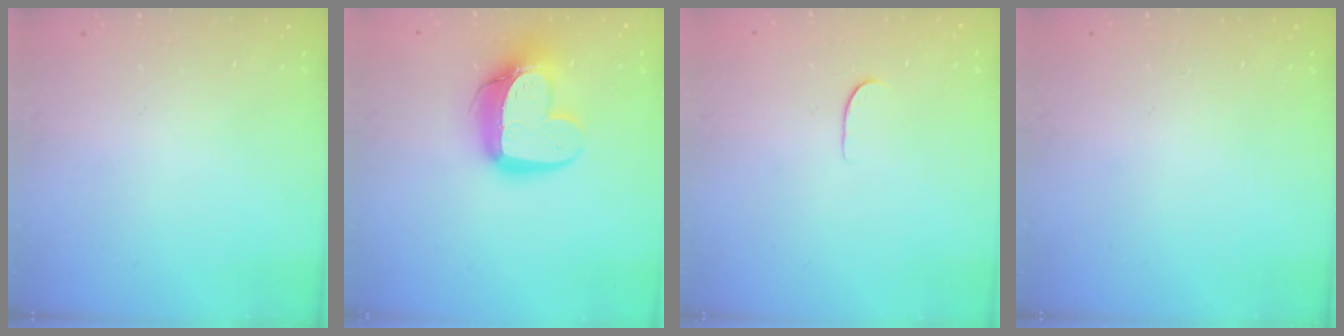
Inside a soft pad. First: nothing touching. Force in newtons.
{"total": 14.9, "press": 14.9, "slide": 1.4}
{"total": 4.3, "press": 4.3, "slide": 0.2}
{"total": 0.0}